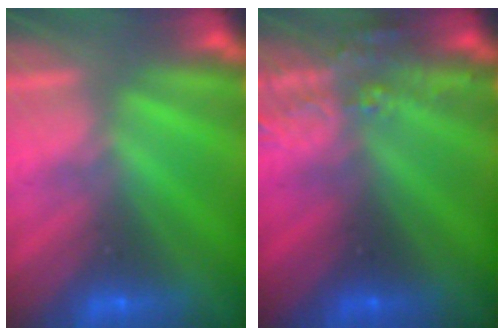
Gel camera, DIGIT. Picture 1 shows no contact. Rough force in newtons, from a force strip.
{"total": 3.4}